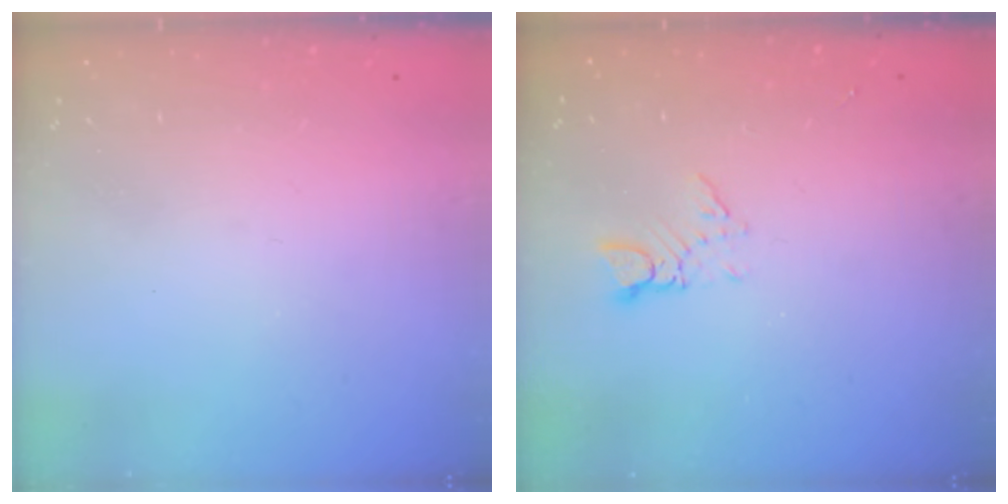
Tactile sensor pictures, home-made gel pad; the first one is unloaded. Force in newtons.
{"total": 3.2, "press": 3.2, "slide": 0.4}